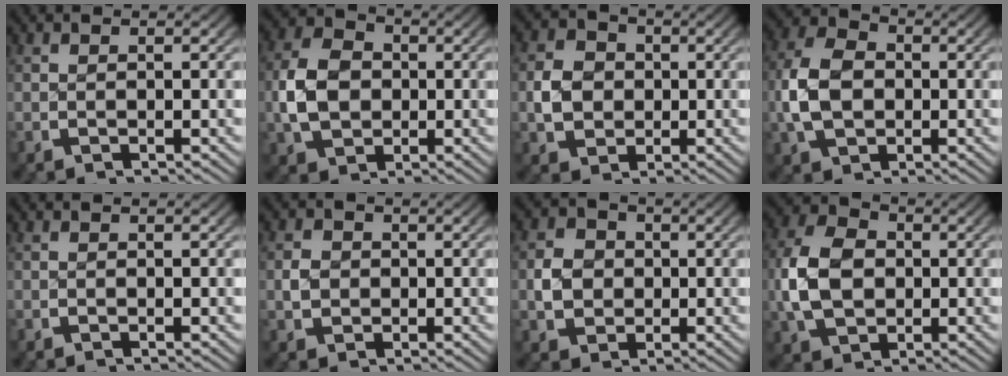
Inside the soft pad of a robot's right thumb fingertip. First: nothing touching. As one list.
[{"total": 7.5, "force": [-0.4, 5.7, 4.9], "torque": [-0.106, -0.017, 0.002]}, {"total": 5.2, "force": [-0.4, 4.3, 2.9], "torque": [-0.062, -0.012, -0.001]}, {"total": 7.6, "force": [-0.2, 5.6, 5.1], "torque": [-0.114, -0.017, 0.004]}, {"total": 0.0}, {"total": 2.1, "force": [-0.2, 1.8, 1.0], "torque": [-0.015, 0.000, -0.003]}, {"total": 4.6, "force": [-0.4, 3.9, 2.4], "torque": [-0.050, -0.010, 0.000]}, {"total": 8.7, "force": [-0.1, 6.4, 5.8], "torque": [-0.133, -0.025, 0.012]}]